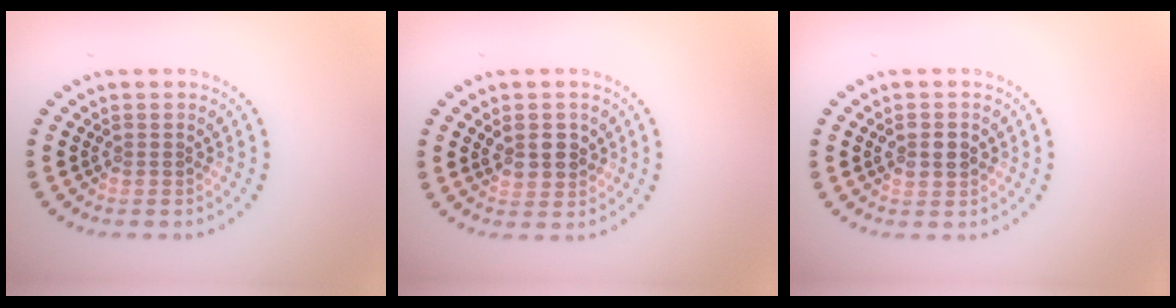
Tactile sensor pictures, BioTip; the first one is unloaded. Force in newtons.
{"total": 2.6, "press": 2.5, "slide": 0.6}
{"total": 2.6, "press": 2.6, "slide": 0.1}